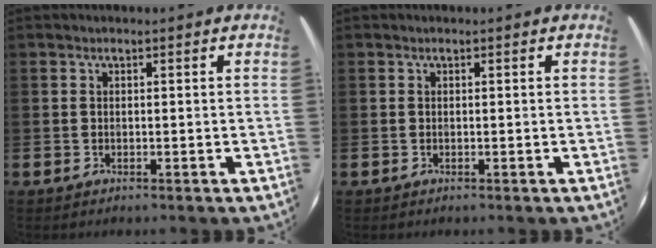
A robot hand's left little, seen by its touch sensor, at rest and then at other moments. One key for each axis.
{"total": 0.0}